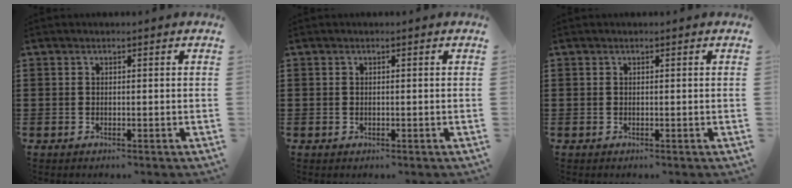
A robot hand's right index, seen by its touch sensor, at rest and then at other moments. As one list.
[{"total": 0.0}, {"total": 0.0}]